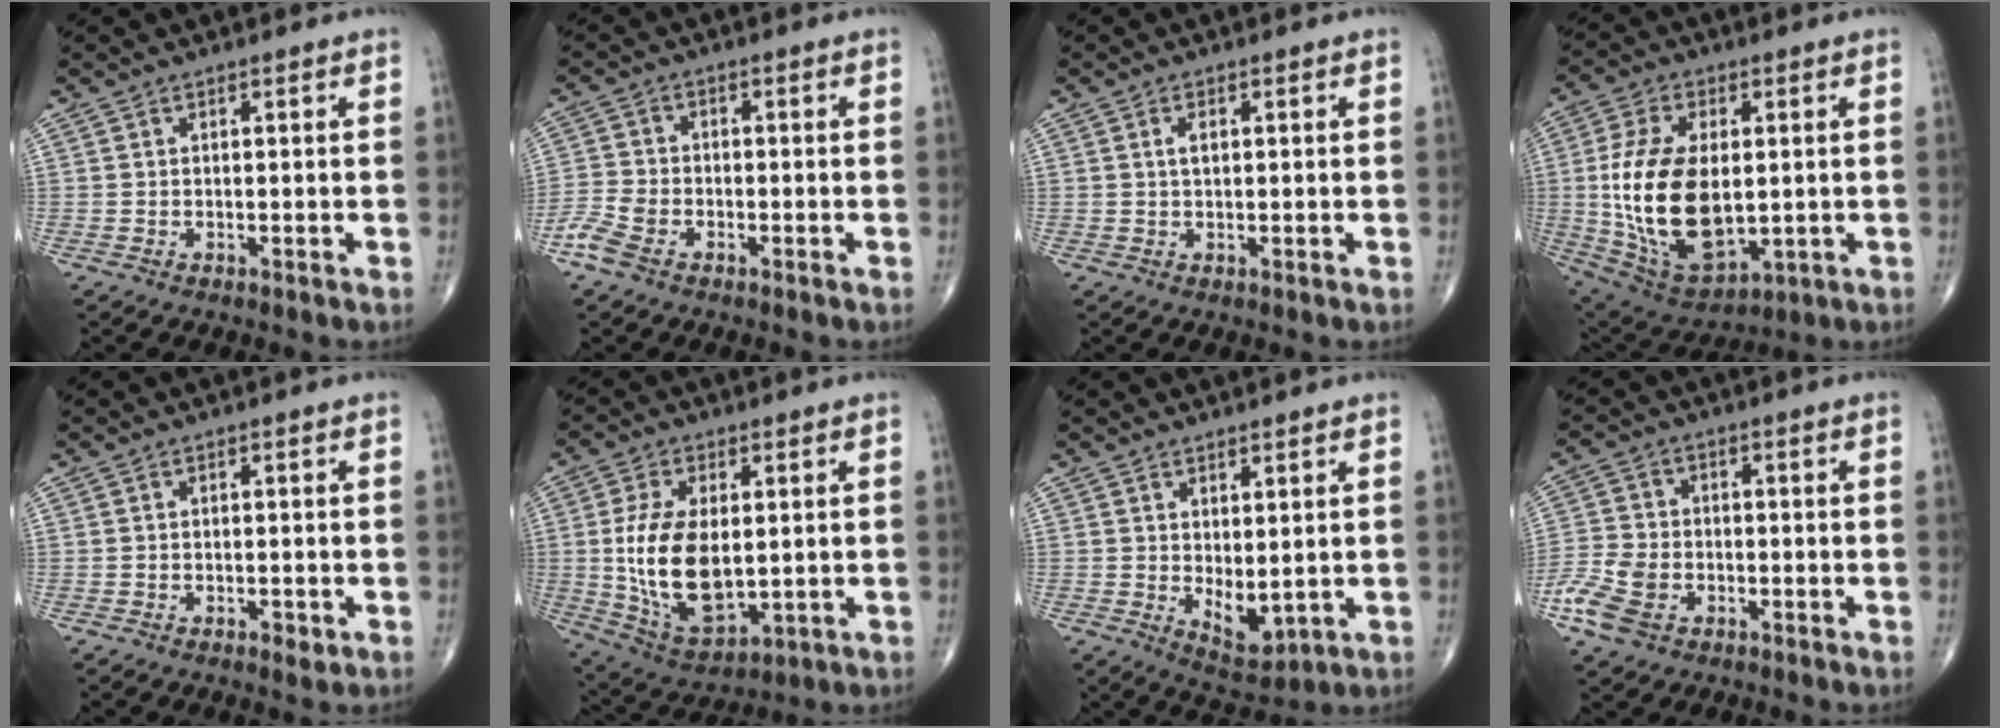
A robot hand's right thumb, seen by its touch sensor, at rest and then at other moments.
{"total": 5.3, "force": [-3.2, 3.0, 3.1], "torque": [-0.082, 0.007, -0.069]}
{"total": 2.0, "force": [0.5, 1.1, 1.6], "torque": [-0.031, 0.002, 0.009]}
{"total": 20.2, "force": [0.0, 11.2, 16.8], "torque": [-0.323, -0.012, 0.020]}
{"total": 1.8, "force": [-0.9, 0.9, 1.3], "torque": [-0.021, 0.000, -0.014]}
{"total": 15.9, "force": [0.3, 8.6, 13.4], "torque": [-0.250, -0.015, 0.022]}
{"total": 5.8, "force": [0.1, 3.0, 4.9], "torque": [-0.065, -0.015, 0.017]}
{"total": 8.6, "force": [-3.8, 5.8, 5.1], "torque": [-0.113, 0.006, -0.077]}